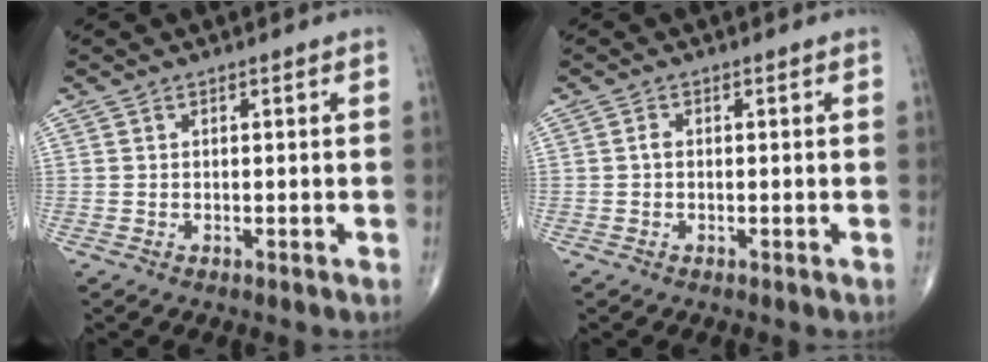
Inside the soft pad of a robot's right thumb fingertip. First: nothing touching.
{"total": 0.8, "force": [-0.1, 0.6, 0.6], "torque": [-0.009, 0.001, -0.006]}